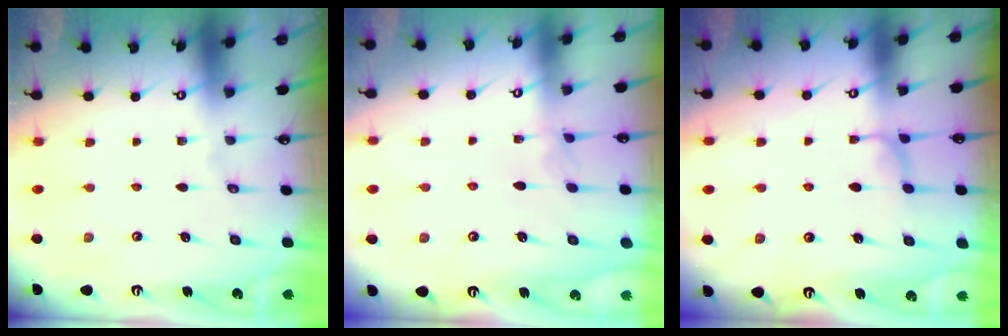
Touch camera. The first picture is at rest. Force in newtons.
{"total": 2.3, "press": 2.3, "slide": 0.4}
{"total": 2.0, "press": 1.9, "slide": 0.5}